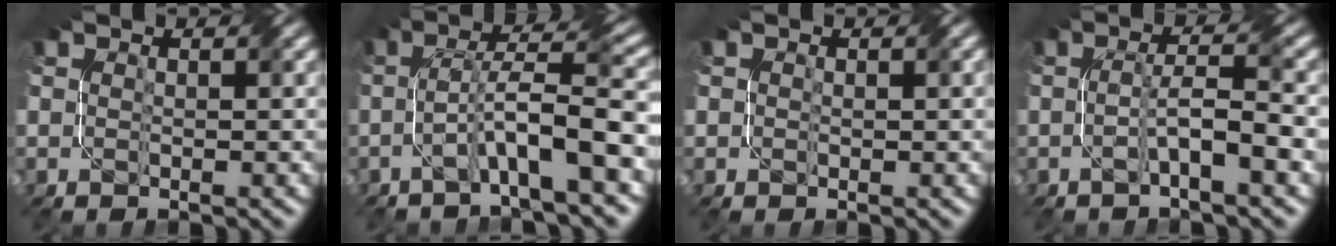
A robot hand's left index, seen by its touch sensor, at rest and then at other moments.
{"total": 6.9, "force": [-2.2, 0.8, 6.5], "torque": [-0.110, 0.023, -0.044]}
{"total": 0.5, "force": [0.2, 0.4, 0.3], "torque": [-0.004, 0.000, 0.003]}
{"total": 3.5, "force": [-1.1, 0.3, 3.3], "torque": [-0.059, 0.011, -0.027]}